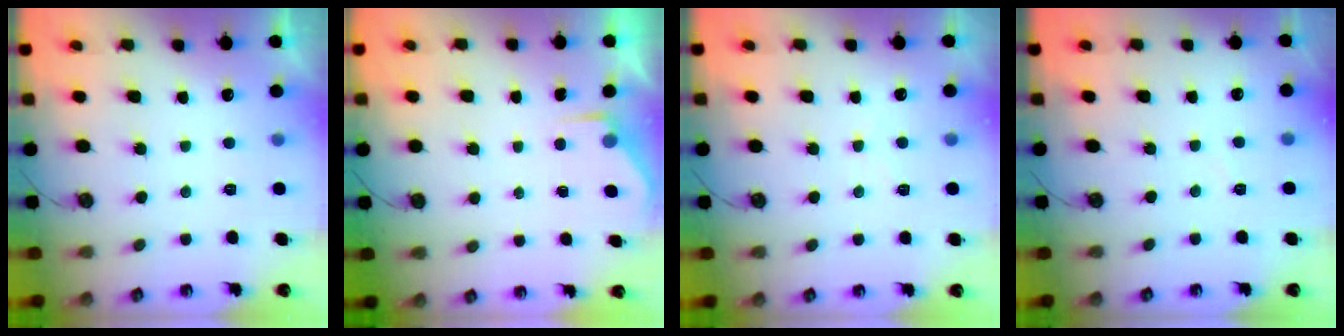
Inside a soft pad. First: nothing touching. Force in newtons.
{"total": 3.4, "press": 3.4, "slide": 0.5}
{"total": 4.5, "press": 4.5, "slide": 0.5}
{"total": 2.8, "press": 2.8, "slide": 0.4}